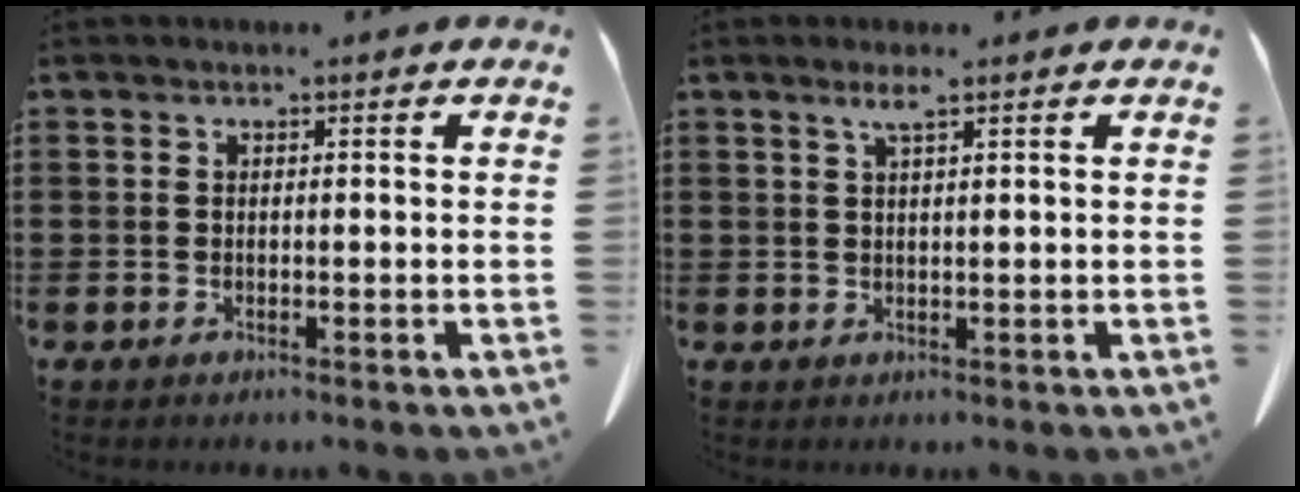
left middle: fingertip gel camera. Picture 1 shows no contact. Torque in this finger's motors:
{"motor_torque": [0.04, 0.10, 0.05, 0.03]}